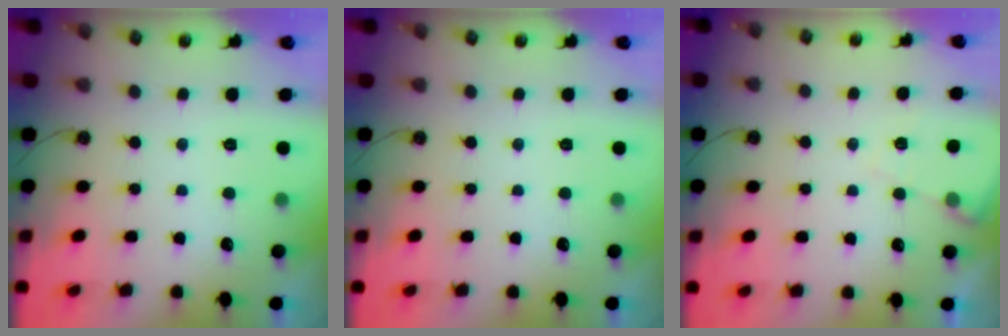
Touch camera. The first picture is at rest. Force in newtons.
{"total": 0.0}
{"total": 7.3, "press": 7.3, "slide": 0.7}